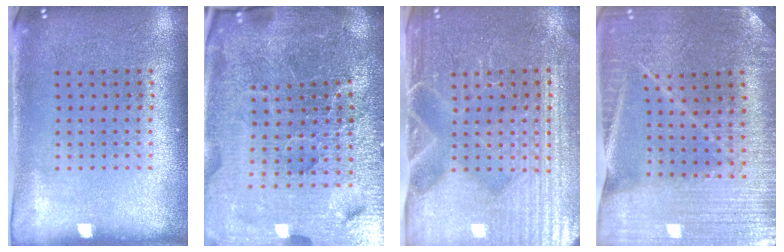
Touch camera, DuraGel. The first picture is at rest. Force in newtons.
{"total": 7.1, "press": 6.2, "slide": 3.4}
{"total": 4.7, "press": 4.4, "slide": 1.8}
{"total": 3.0, "press": 3.0, "slide": 0.3}